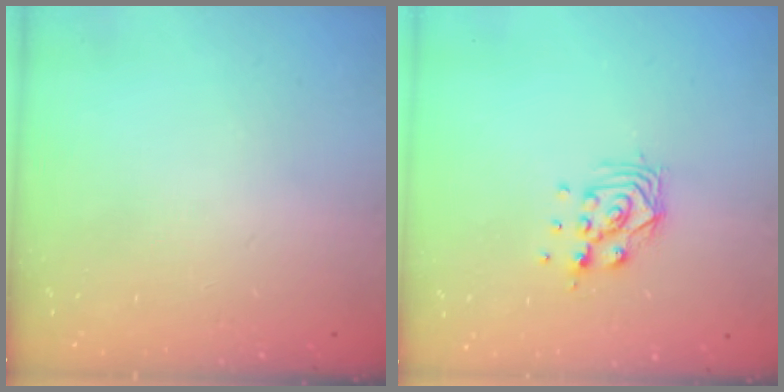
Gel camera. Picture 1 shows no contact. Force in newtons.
{"total": 7.8, "press": 7.8, "slide": 0.6}